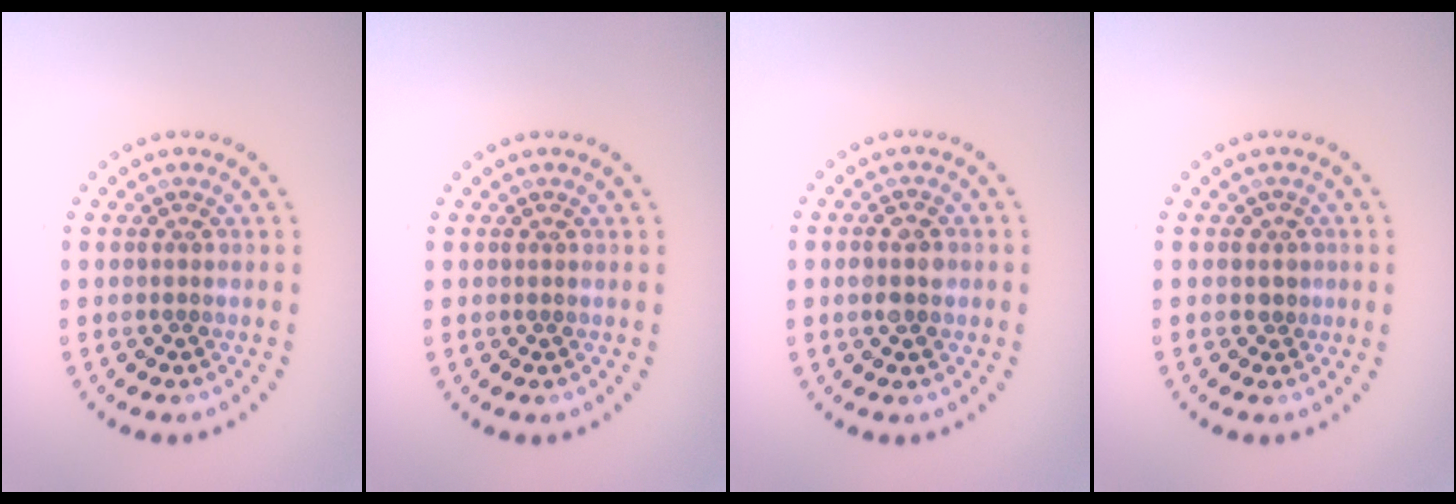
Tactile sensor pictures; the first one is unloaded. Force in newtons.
{"total": 0.0}
{"total": 1.8, "press": 1.8, "slide": 0.2}
{"total": 0.9, "press": 0.6, "slide": 0.7}